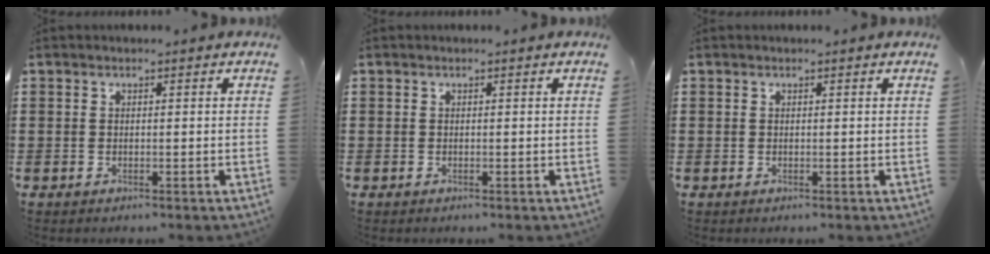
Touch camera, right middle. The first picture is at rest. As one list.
[{"total": 0.0}, {"total": 0.0}]